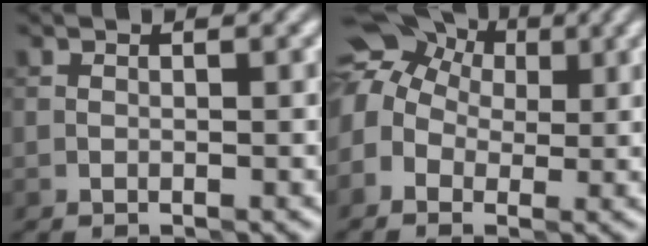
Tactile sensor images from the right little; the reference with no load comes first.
{"total": 8.4, "force": [1.6, 6.9, 4.5], "torque": [-0.084, 0.041, -0.005]}